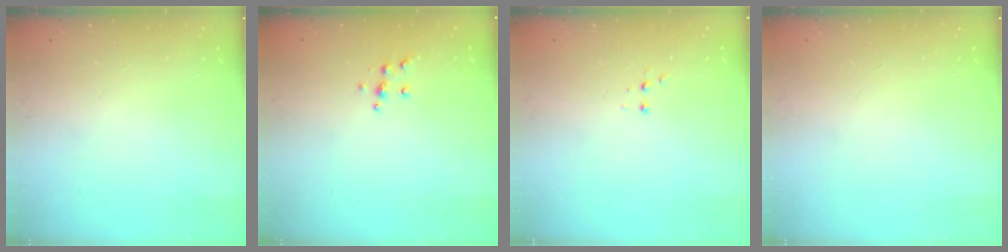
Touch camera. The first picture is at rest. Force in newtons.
{"total": 5.2, "press": 5.2, "slide": 0.6}
{"total": 3.3, "press": 3.2, "slide": 0.7}
{"total": 0.0}